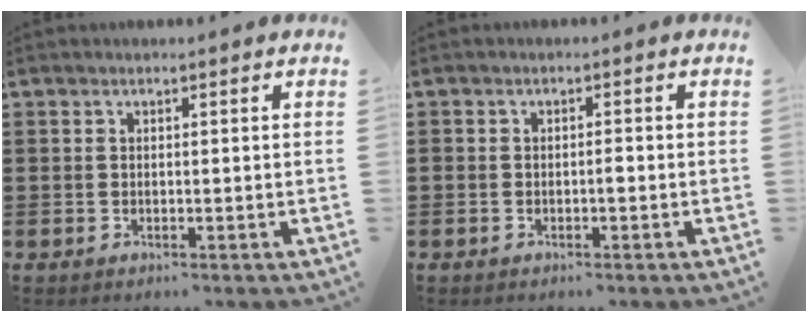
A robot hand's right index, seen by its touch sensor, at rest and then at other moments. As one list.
[{"total": 1.2, "force": [-0.7, 0.4, 1.0], "torque": [-0.020, -0.002, -0.012]}]